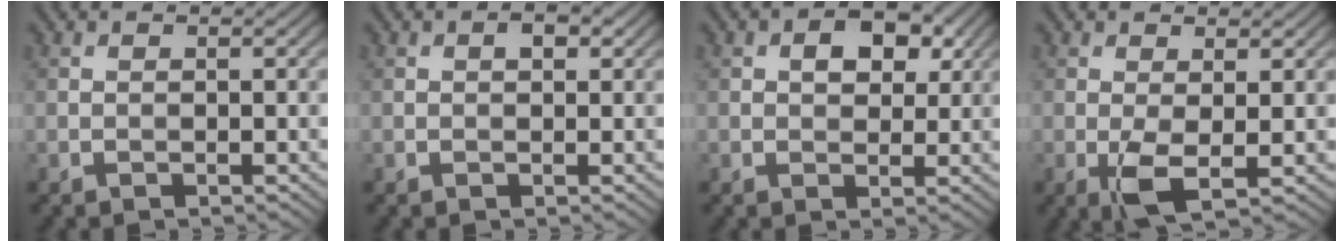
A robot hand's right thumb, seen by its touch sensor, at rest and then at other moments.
{"total": 1.5, "force": [0.4, 0.9, 1.2], "torque": [-0.015, 0.002, 0.004]}
{"total": 4.7, "force": [1.5, 3.1, 3.2], "torque": [-0.051, 0.001, 0.021]}
{"total": 3.5, "force": [-0.1, 1.0, 3.3], "torque": [-0.076, -0.005, -0.004]}